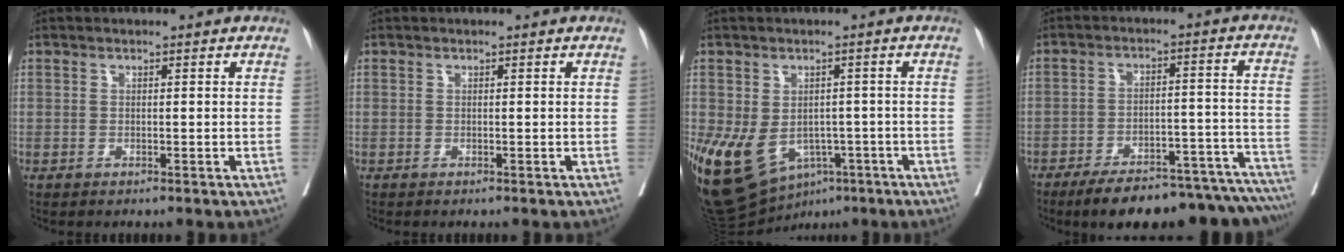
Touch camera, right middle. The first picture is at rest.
{"total": 0.0}
{"total": 15.8, "force": [-6.8, 10.8, 9.2], "torque": [-0.194, -0.005, -0.088]}
{"total": 22.7, "force": [-20.2, 4.5, 9.2], "torque": [-0.062, 0.022, -0.266]}